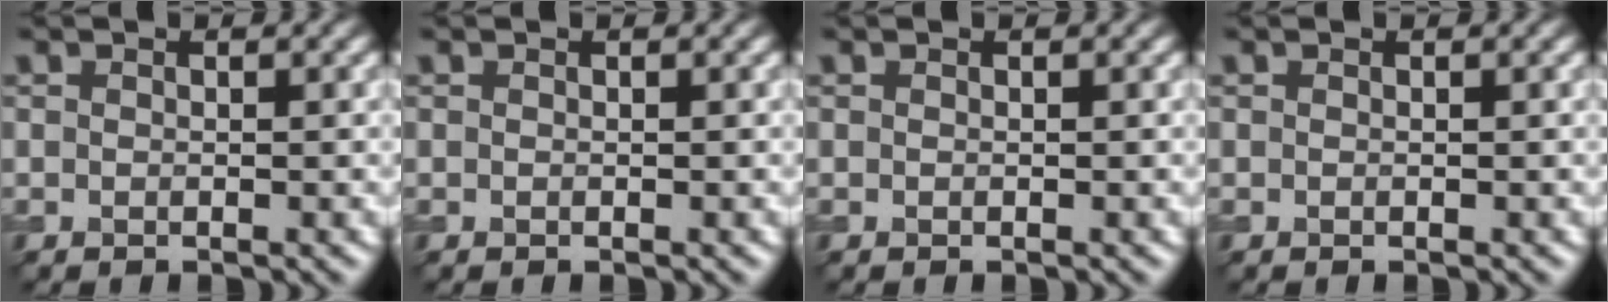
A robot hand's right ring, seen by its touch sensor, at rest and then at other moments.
{"total": 0.0}
{"total": 0.0}
{"total": 0.0}